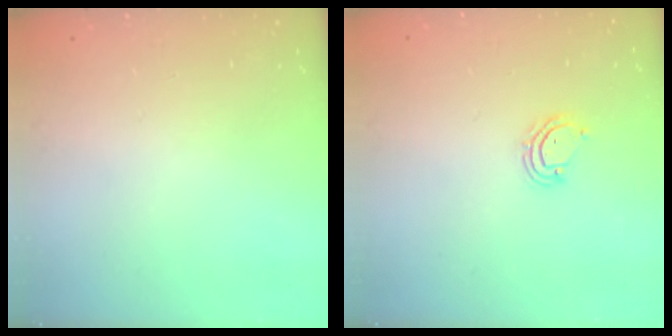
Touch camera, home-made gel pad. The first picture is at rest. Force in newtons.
{"total": 4.6, "press": 4.6, "slide": 0.3}